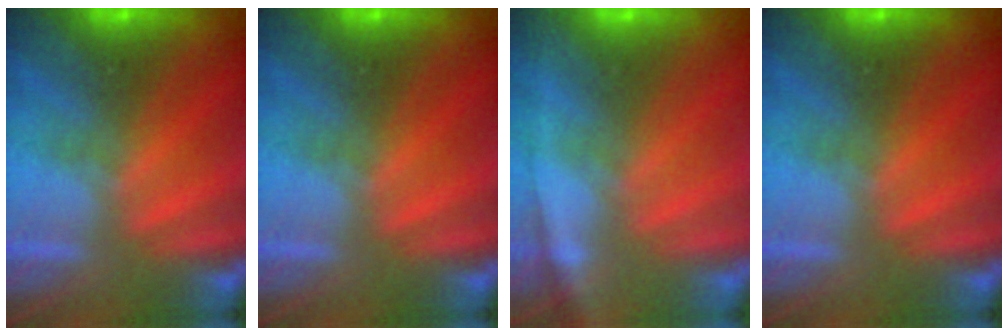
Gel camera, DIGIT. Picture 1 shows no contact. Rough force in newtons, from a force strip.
{"total": 0.0}
{"total": 1.4}
{"total": 0.0}